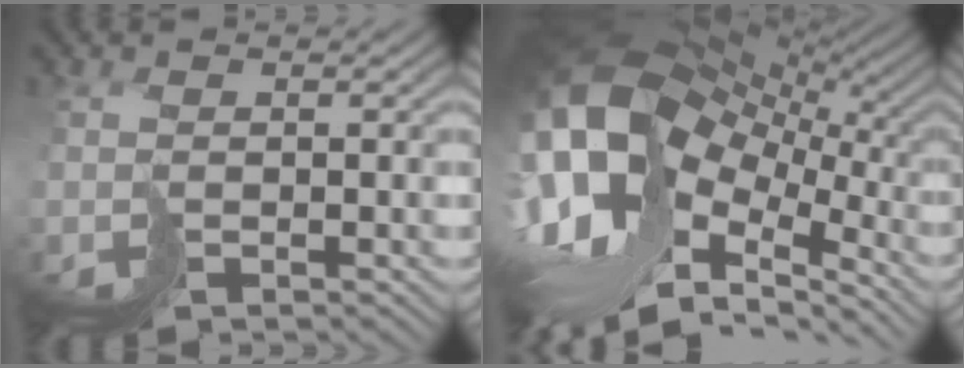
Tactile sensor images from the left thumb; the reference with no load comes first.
{"total": 20.4, "force": [-1.2, 14.4, 14.4], "torque": [-0.335, -0.013, 0.005]}